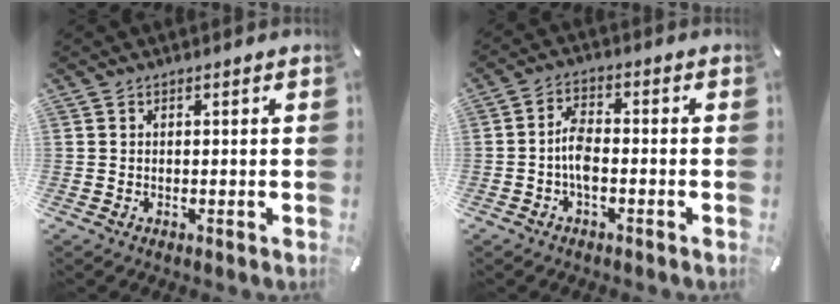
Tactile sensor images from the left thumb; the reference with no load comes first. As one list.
[{"total": 5.1, "force": [-1.7, 2.5, 4.2], "torque": [-0.085, 0.009, -0.033]}]